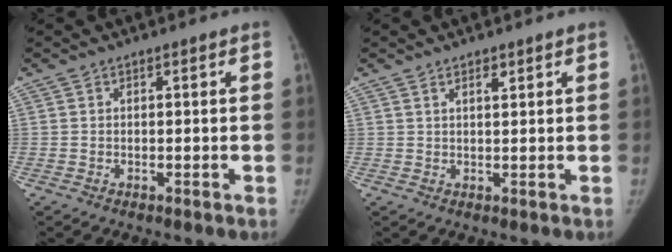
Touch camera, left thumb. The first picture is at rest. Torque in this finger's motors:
{"motor_torque": [0.26, -0.12, -0.16, 0.00, -0.05]}